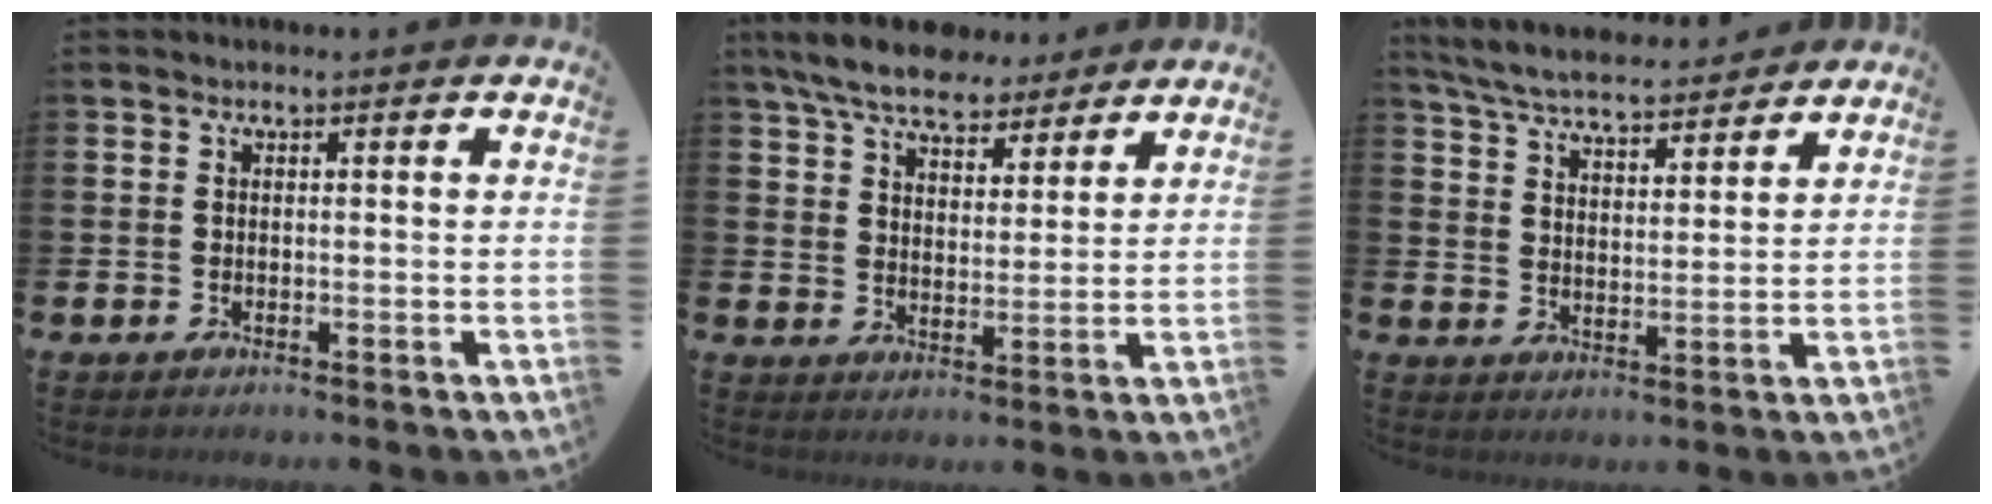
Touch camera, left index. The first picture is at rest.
{"total": 7.4, "force": [6.7, 2.3, 2.1], "torque": [-0.067, -0.028, 0.121]}
{"total": 6.5, "force": [6.2, 1.0, 1.5], "torque": [-0.059, -0.033, 0.111]}